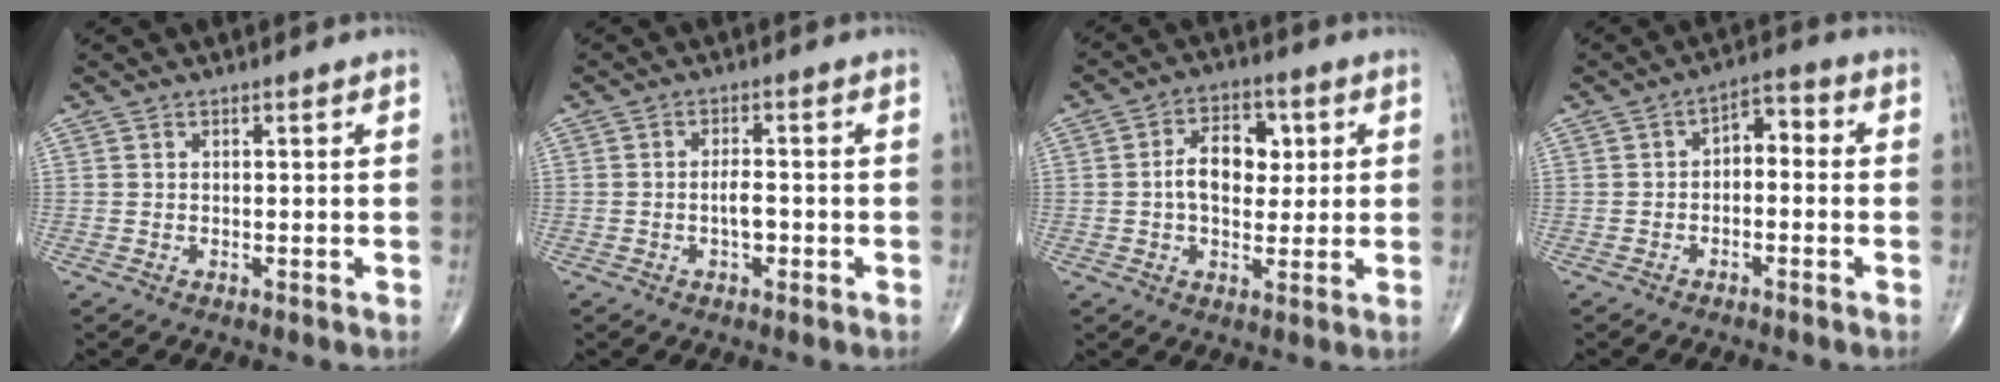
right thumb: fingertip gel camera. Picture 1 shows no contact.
{"total": 3.0, "force": [-0.9, 1.4, 2.5], "torque": [-0.036, 0.008, -0.016]}
{"total": 9.1, "force": [1.1, 6.0, 6.8], "torque": [-0.082, 0.010, 0.013]}
{"total": 4.9, "force": [-0.7, 3.1, 3.8], "torque": [-0.040, 0.034, -0.024]}